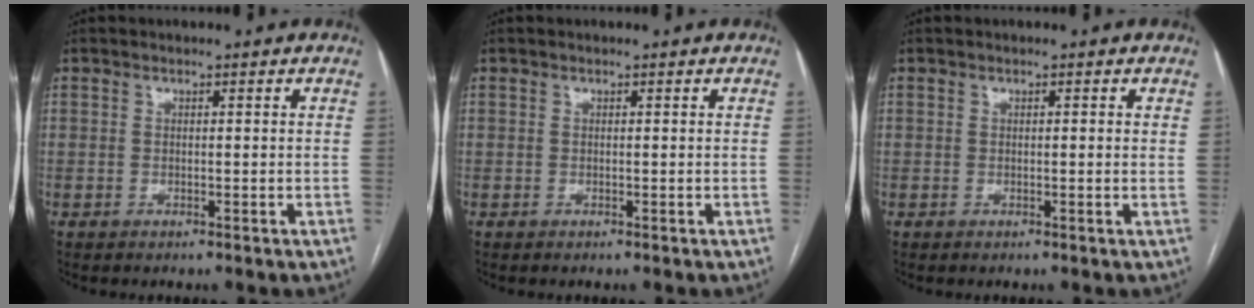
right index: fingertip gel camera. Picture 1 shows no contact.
{"total": 0.0}
{"total": 0.7, "force": [0.3, 0.1, 0.7], "torque": [-0.013, 0.001, 0.001]}